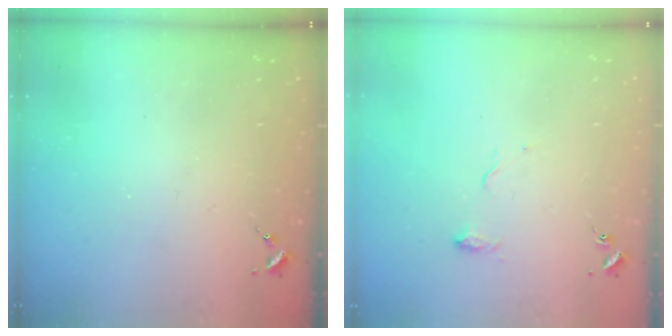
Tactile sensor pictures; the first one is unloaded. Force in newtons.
{"total": 6.8, "press": 6.8, "slide": 0.7}